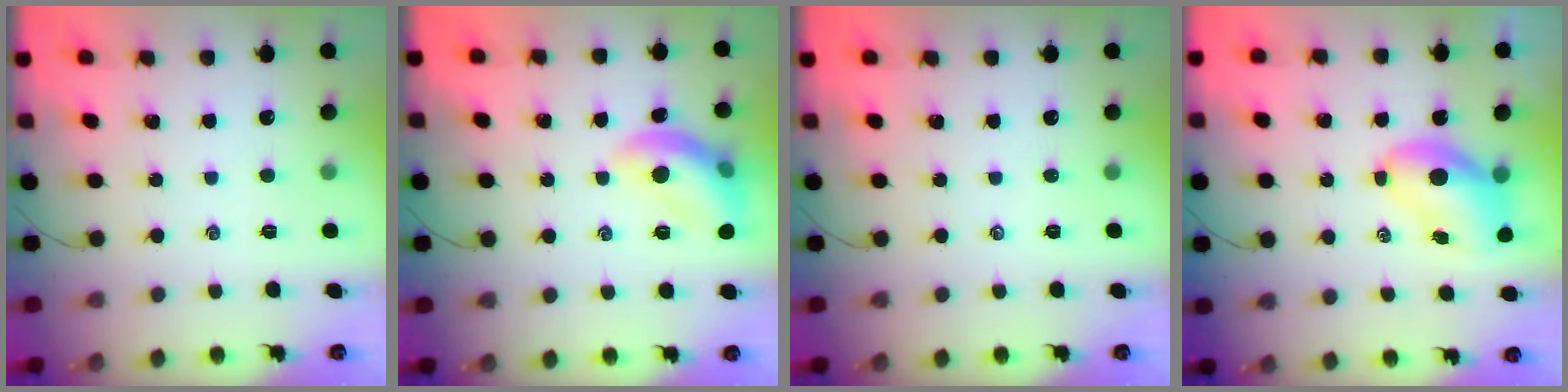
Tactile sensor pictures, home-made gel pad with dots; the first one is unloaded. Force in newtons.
{"total": 12.6, "press": 12.6, "slide": 0.9}
{"total": 0.0}
{"total": 7.2, "press": 7.1, "slide": 1.2}